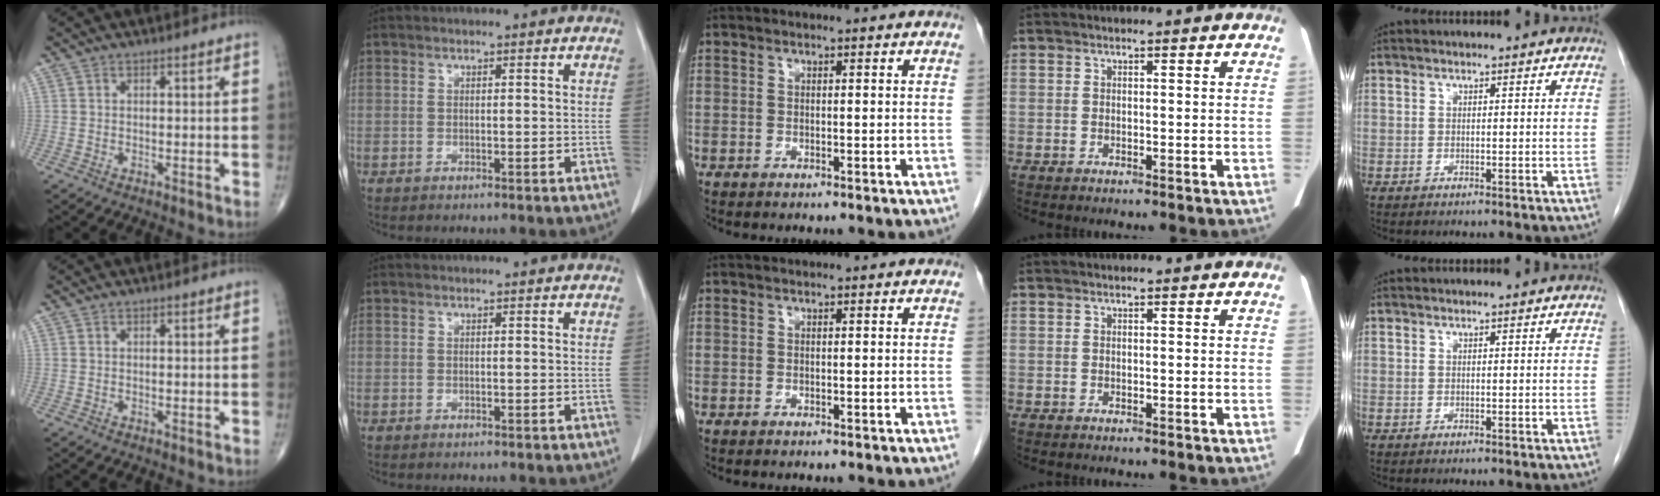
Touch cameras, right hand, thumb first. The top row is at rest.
{}